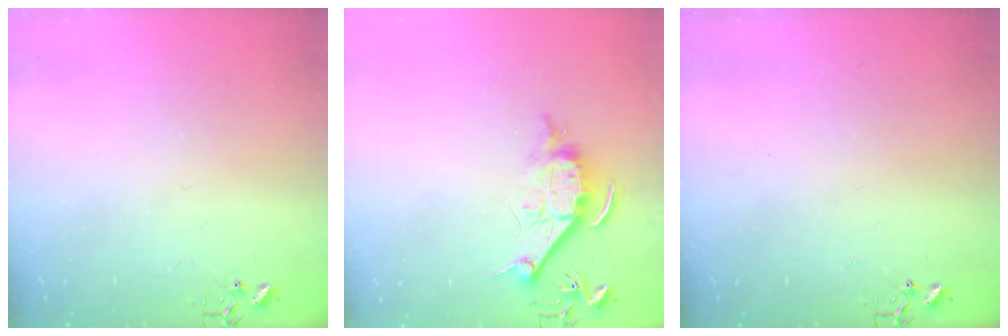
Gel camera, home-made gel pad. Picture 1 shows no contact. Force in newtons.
{"total": 9.3, "press": 9.2, "slide": 1.1}
{"total": 0.0}